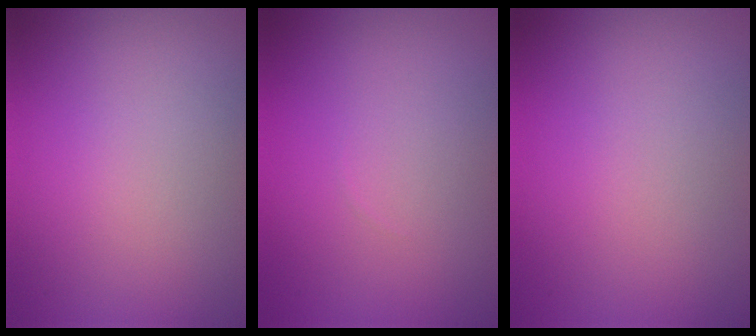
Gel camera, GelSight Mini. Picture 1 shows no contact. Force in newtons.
{"total": 0.0}
{"total": 0.0}